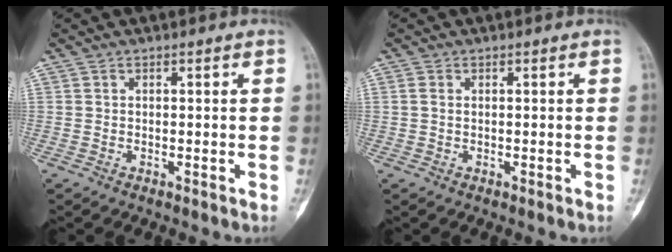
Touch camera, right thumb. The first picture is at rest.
{"total": 0.8, "force": [0.1, 0.6, 0.6], "torque": [-0.016, -0.002, 0.000]}